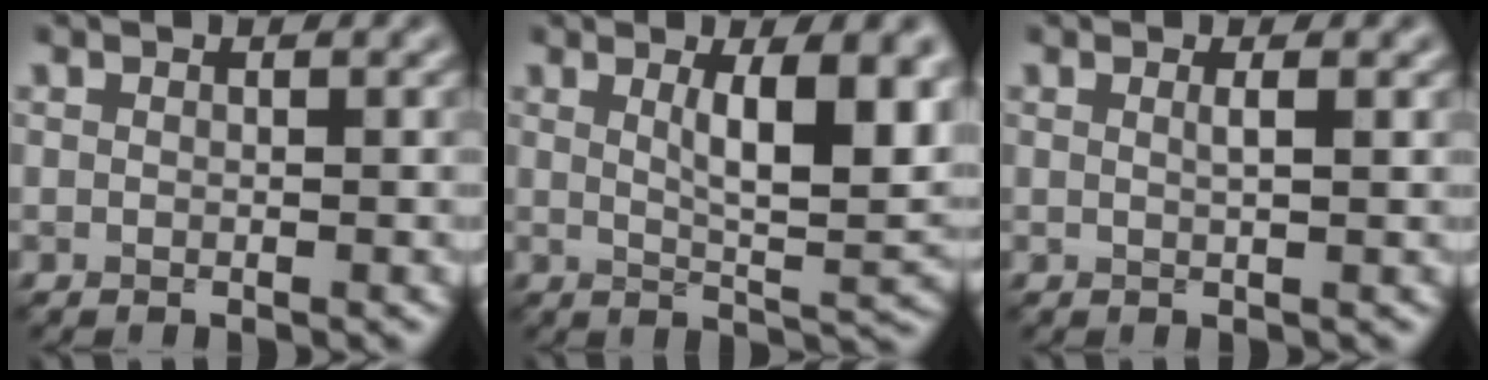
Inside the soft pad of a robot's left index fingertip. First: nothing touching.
{"total": 8.3, "force": [2.2, 2.3, 7.6], "torque": [-0.107, -0.009, 0.040]}
{"total": 1.2, "force": [0.3, 0.4, 1.1], "torque": [-0.010, 0.004, 0.001]}